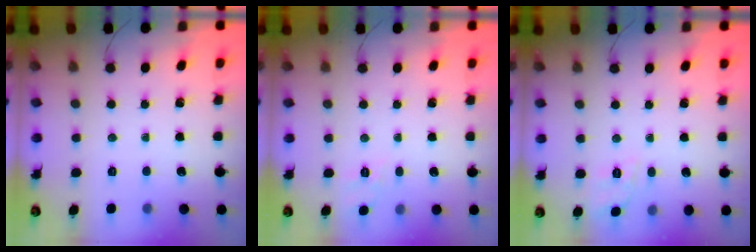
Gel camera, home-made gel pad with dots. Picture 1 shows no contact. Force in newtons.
{"total": 9.1, "press": 8.8, "slide": 2.0}
{"total": 7.9, "press": 7.7, "slide": 1.7}